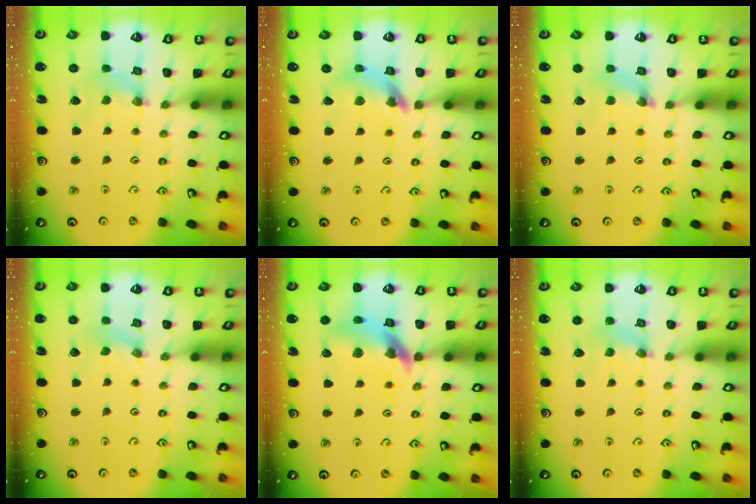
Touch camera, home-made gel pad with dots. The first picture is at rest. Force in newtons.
{"total": 9.9, "press": 9.9, "slide": 1.0}
{"total": 3.5, "press": 3.5, "slide": 0.3}
{"total": 0.0}
{"total": 13.8, "press": 13.7, "slide": 1.9}
{"total": 2.3, "press": 2.3, "slide": 0.3}